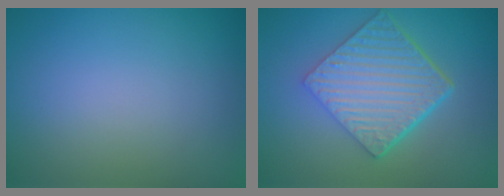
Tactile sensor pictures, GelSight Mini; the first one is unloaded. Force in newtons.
{"total": 7.0, "press": 4.7, "slide": 5.2}